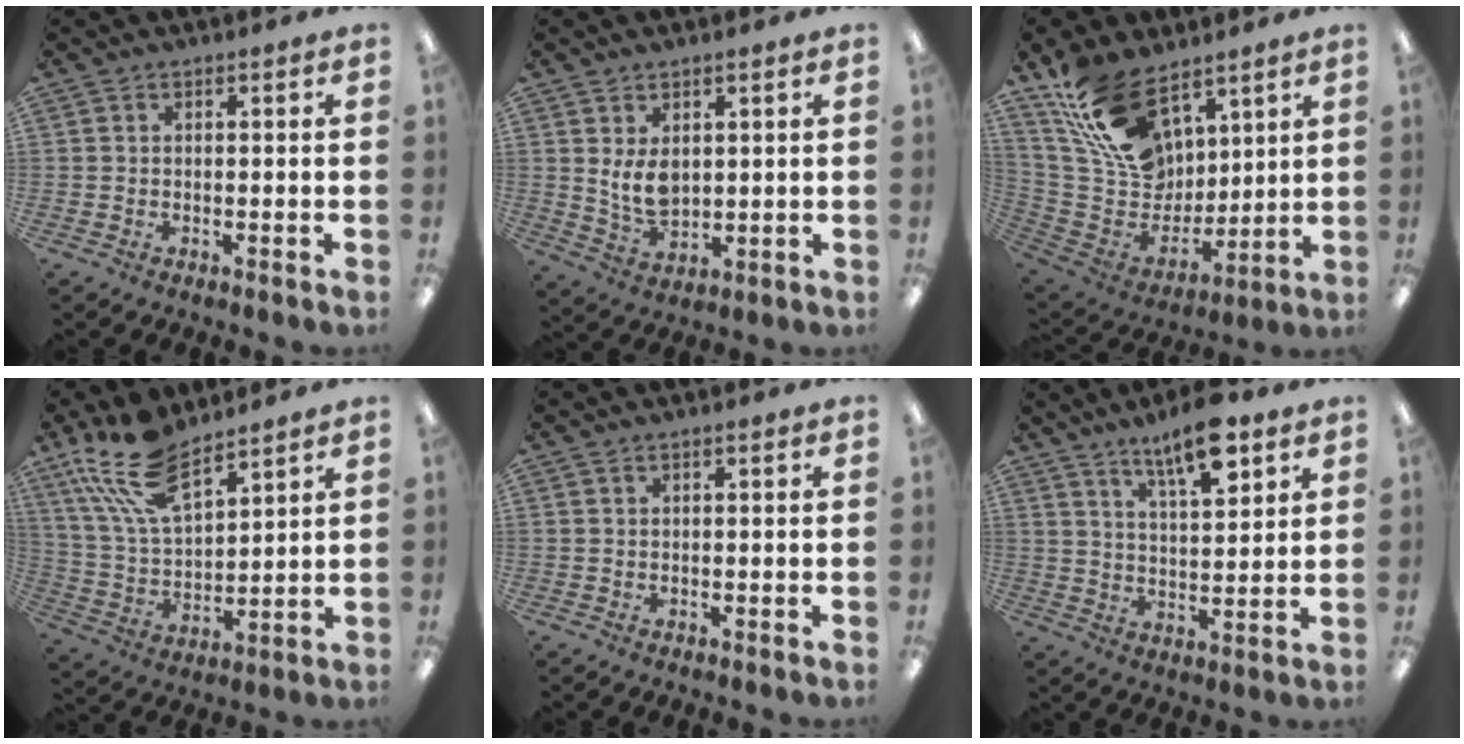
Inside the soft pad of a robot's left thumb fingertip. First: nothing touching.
{"total": 6.4, "force": [2.3, 3.8, 4.6], "torque": [-0.090, -0.013, 0.038]}
{"total": 20.1, "force": [12.5, 12.0, 10.2], "torque": [-0.215, -0.056, 0.238]}
{"total": 16.1, "force": [11.4, 6.6, 9.3], "torque": [-0.216, -0.045, 0.205]}
{"total": 0.0}
{"total": 11.7, "force": [8.0, 3.8, 7.6], "torque": [-0.115, -0.042, 0.135]}